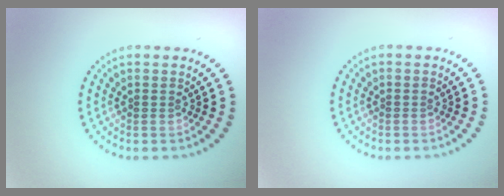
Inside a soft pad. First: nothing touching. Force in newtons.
{"total": 0.0}